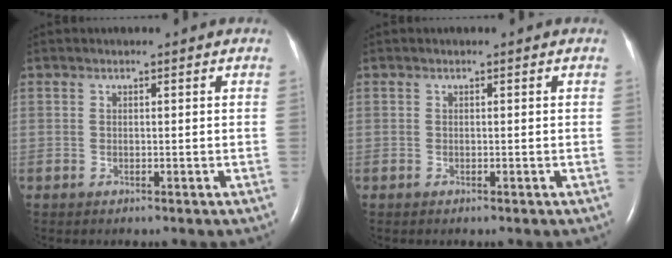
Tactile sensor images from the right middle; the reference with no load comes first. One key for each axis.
{"total": 0.0}